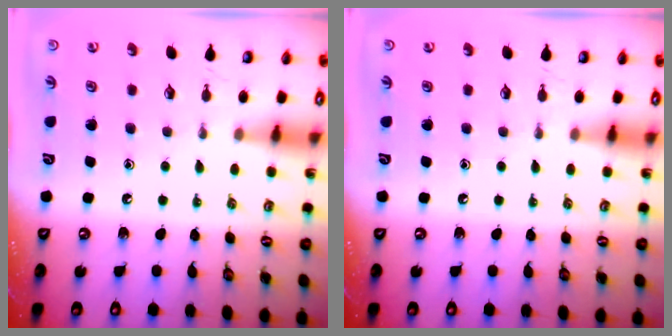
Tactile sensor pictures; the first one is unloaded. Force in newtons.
{"total": 0.0}